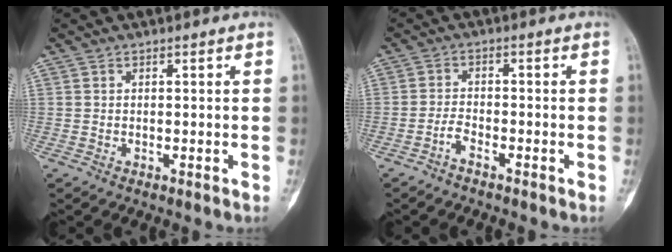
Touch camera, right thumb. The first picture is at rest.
{"total": 2.2, "force": [-1.8, 0.6, 1.1], "torque": [-0.029, 0.017, -0.037]}